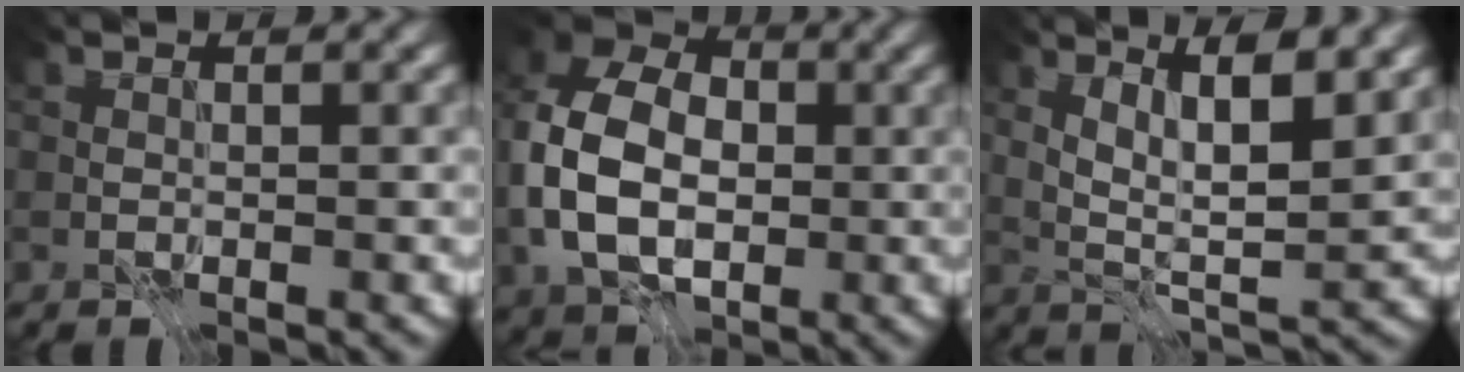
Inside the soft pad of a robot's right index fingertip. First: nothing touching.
{"total": 10.7, "force": [-0.8, 7.6, 7.5], "torque": [-0.171, 0.002, -0.027]}
{"total": 5.9, "force": [2.7, 1.2, 5.1], "torque": [-0.092, -0.005, 0.054]}